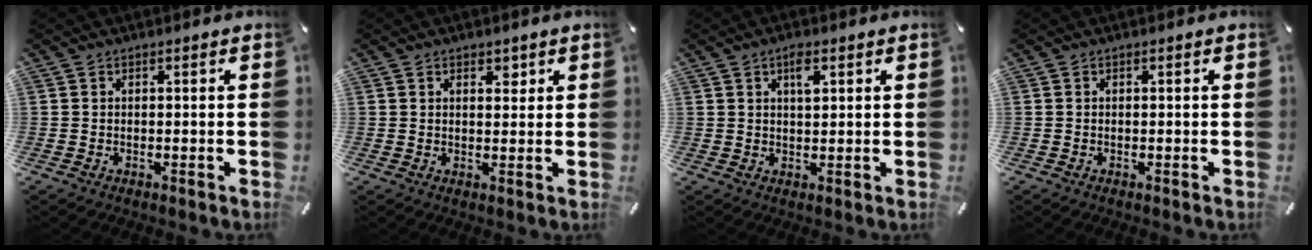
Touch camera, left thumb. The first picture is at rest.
{"total": 2.3, "force": [1.2, 1.6, 1.2], "torque": [-0.003, -0.007, 0.015]}
{"total": 3.6, "force": [1.6, 1.5, 2.8], "torque": [-0.045, -0.002, 0.023]}
{"total": 0.0}